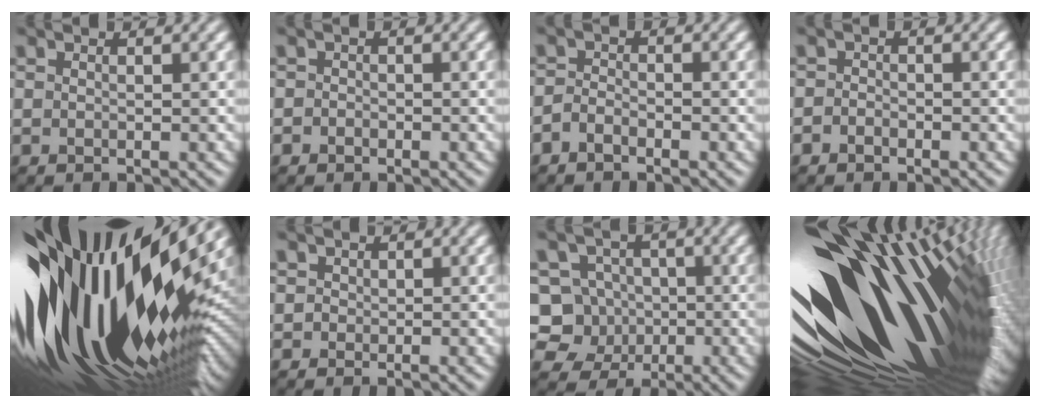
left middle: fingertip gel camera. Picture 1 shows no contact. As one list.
[{"total": 0.9, "force": [-0.3, 0.8, 0.2], "torque": [0.006, -0.003, -0.011]}, {"total": 1.5, "force": [-1.1, 0.9, 0.6], "torque": [-0.009, 0.004, -0.027]}, {"total": 1.1, "force": [-0.6, 0.9, 0.3], "torque": [0.007, 0.002, -0.018]}, {"total": 21.2, "force": [1.8, 8.9, 19.1], "torque": [-0.337, -0.042, 0.019]}, {"total": 0.7, "force": [0.3, 0.6, 0.0], "torque": [0.006, -0.001, 0.004]}, {"total": 5.7, "force": [-1.0, 5.3, 2.0], "torque": [-0.010, 0.014, -0.048]}, {"total": 20.3, "force": [1.1, 10.2, 17.6], "torque": [-0.329, -0.043, 0.016]}]